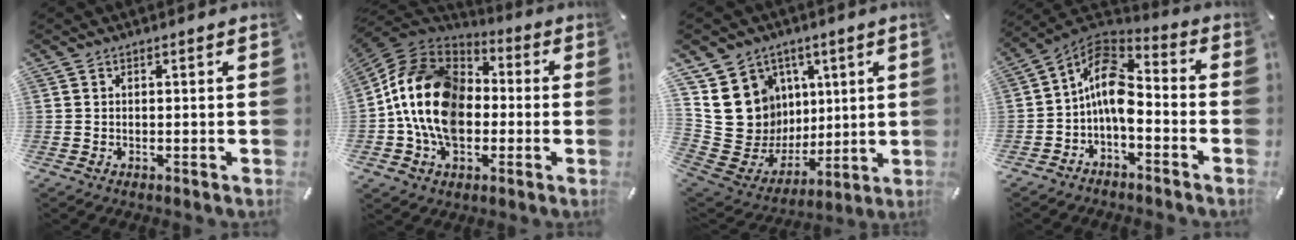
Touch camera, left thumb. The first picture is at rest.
{"total": 18.0, "force": [-2.7, 13.9, 11.0], "torque": [-0.238, 0.026, -0.057]}
{"total": 16.3, "force": [3.8, 15.3, 4.0], "torque": [-0.047, -0.040, 0.103]}
{"total": 11.9, "force": [-2.2, 7.5, 9.1], "torque": [-0.177, 0.010, -0.042]}